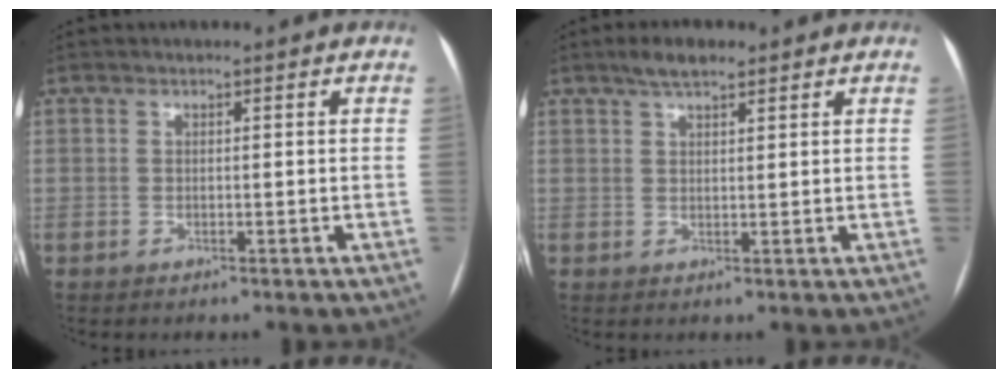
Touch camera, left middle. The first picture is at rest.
{"total": 3.8, "force": [2.8, 1.2, 2.3], "torque": [-0.047, 0.012, 0.048]}